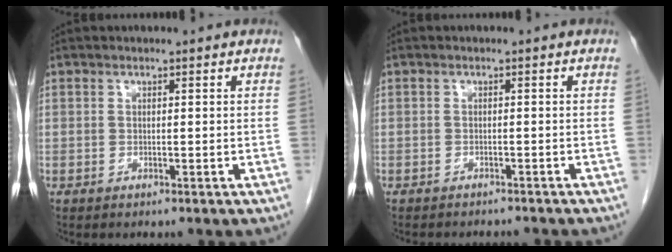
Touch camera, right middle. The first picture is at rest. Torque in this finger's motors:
{"motor_torque": [0.11, -0.07, 0.03, 0.00]}